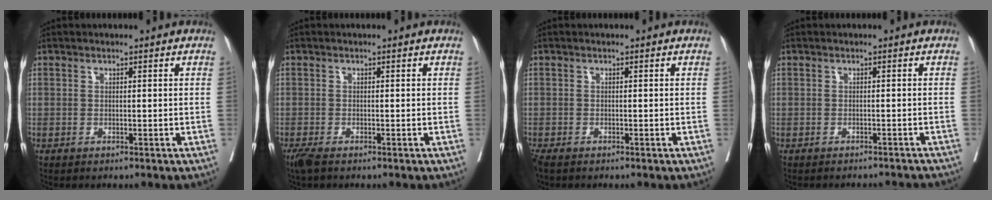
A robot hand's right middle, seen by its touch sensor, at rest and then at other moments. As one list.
[{"total": 2.2, "force": [-1.6, 0.5, 1.3], "torque": [-0.030, -0.009, -0.030]}, {"total": 2.1, "force": [-1.6, 0.8, 1.0], "torque": [-0.025, -0.008, -0.028]}, {"total": 5.2, "force": [-5.1, 0.6, 0.7], "torque": [-0.008, -0.006, -0.050]}]